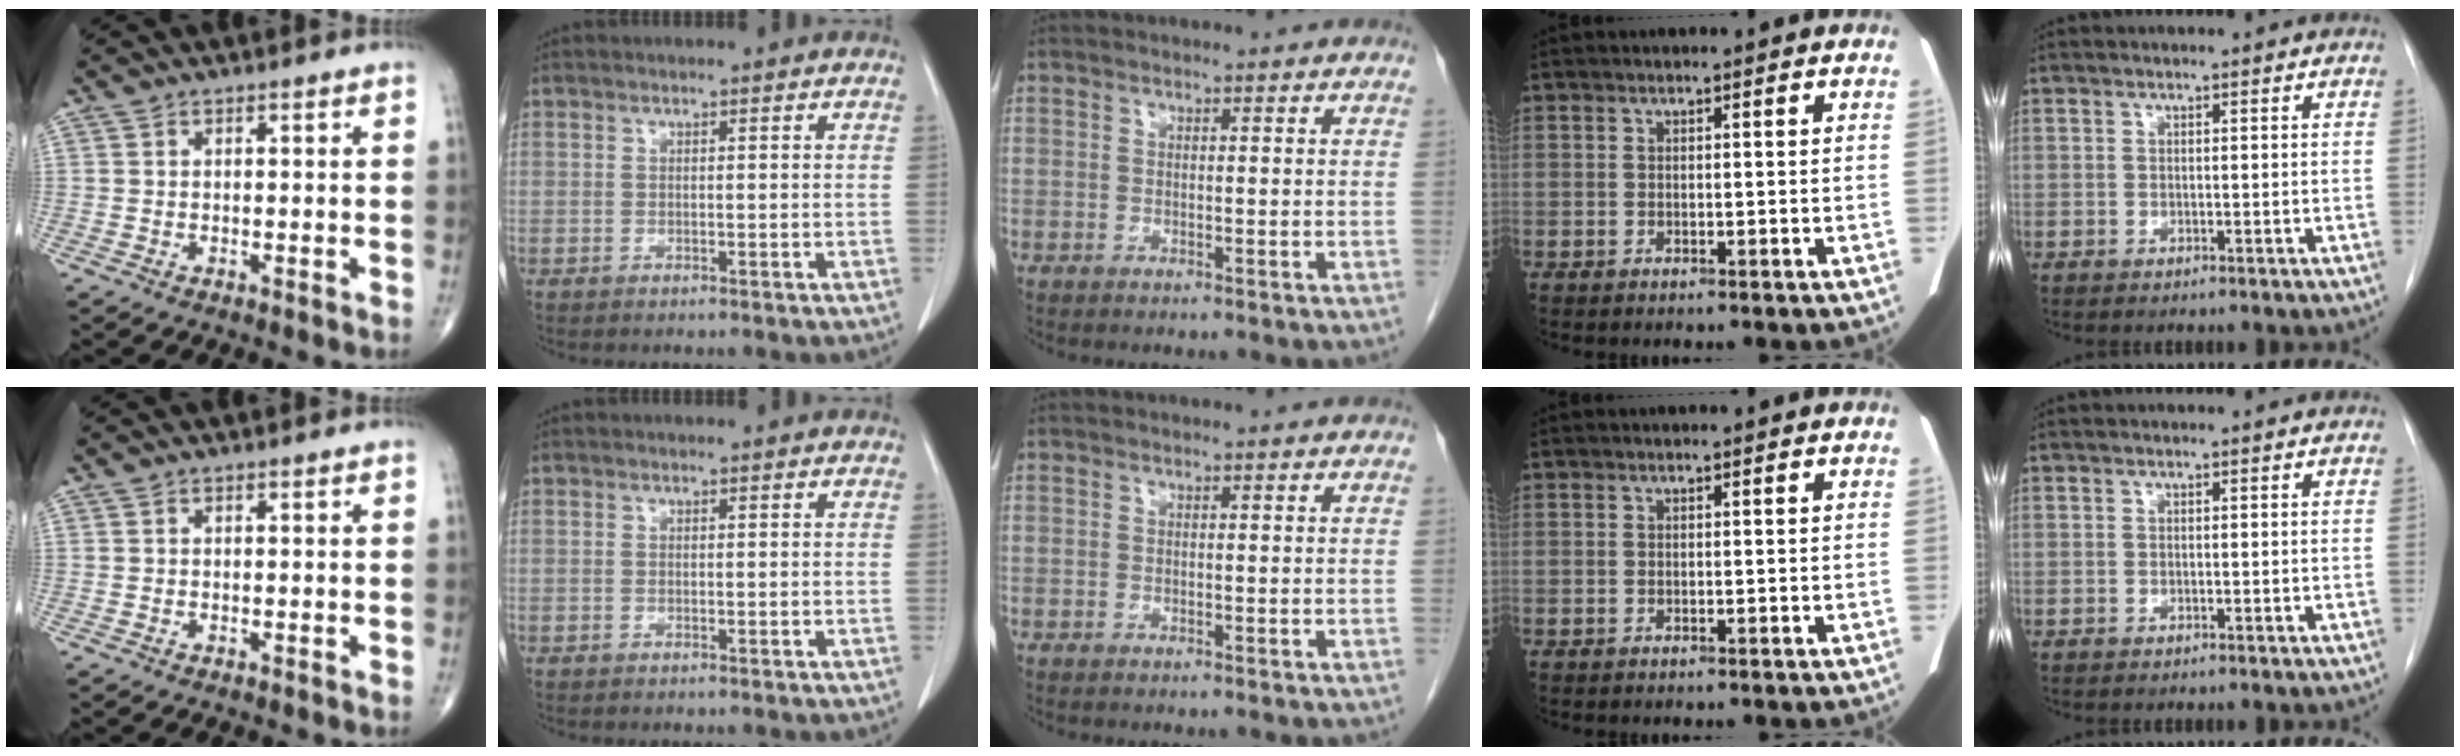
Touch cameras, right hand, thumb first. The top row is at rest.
{}